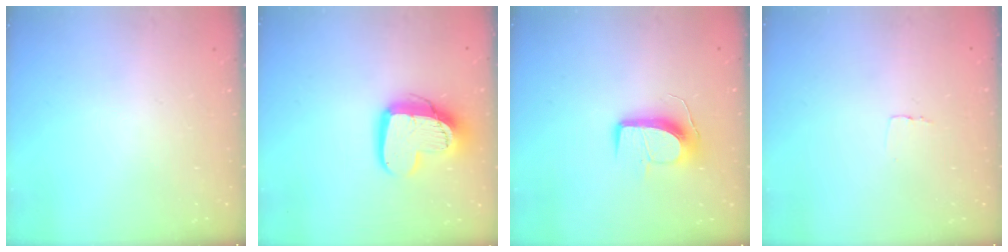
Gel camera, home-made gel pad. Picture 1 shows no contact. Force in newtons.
{"total": 14.6, "press": 14.6, "slide": 1.1}
{"total": 10.7, "press": 10.7, "slide": 0.4}
{"total": 2.6, "press": 2.6, "slide": 0.1}